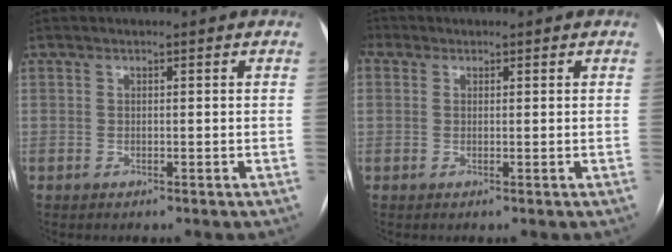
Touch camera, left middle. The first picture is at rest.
{"total": 4.0, "force": [1.5, 3.3, 1.6], "torque": [-0.054, 0.022, 0.034]}